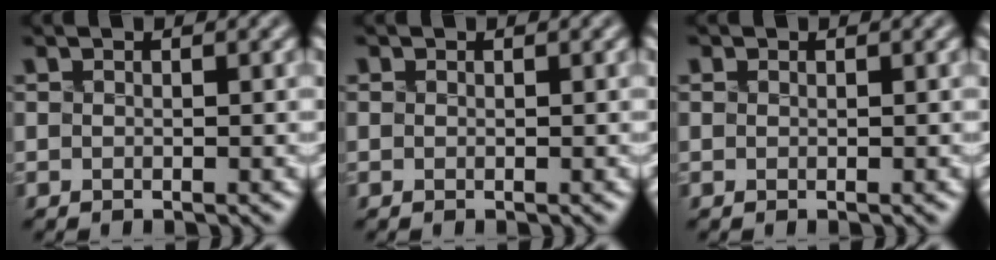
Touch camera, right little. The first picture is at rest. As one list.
[{"total": 0.6, "force": [0.3, 0.5, 0.2], "torque": [-0.005, 0.008, -0.004]}, {"total": 0.9, "force": [0.5, 0.6, 0.3], "torque": [-0.009, 0.010, 0.002]}]